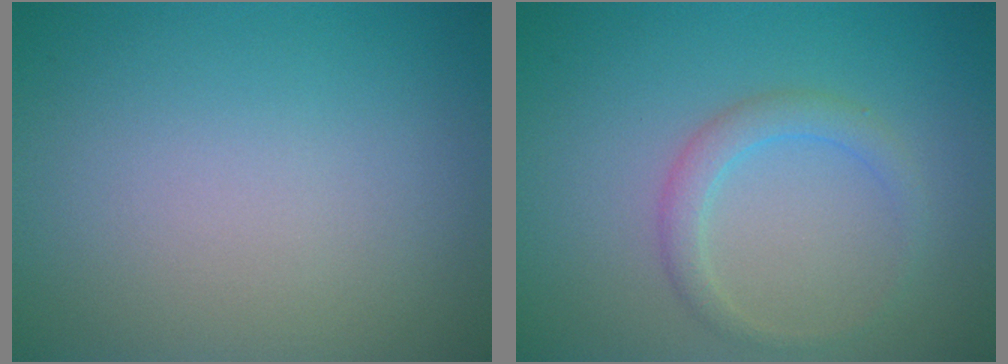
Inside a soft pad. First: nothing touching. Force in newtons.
{"total": 2.1, "press": 2.1, "slide": 0.0}